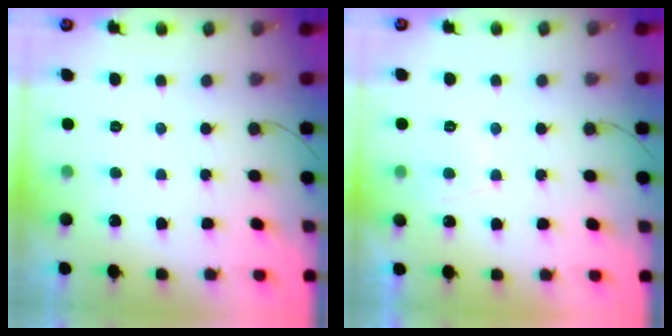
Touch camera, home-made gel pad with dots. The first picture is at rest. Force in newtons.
{"total": 2.5, "press": 2.4, "slide": 0.6}